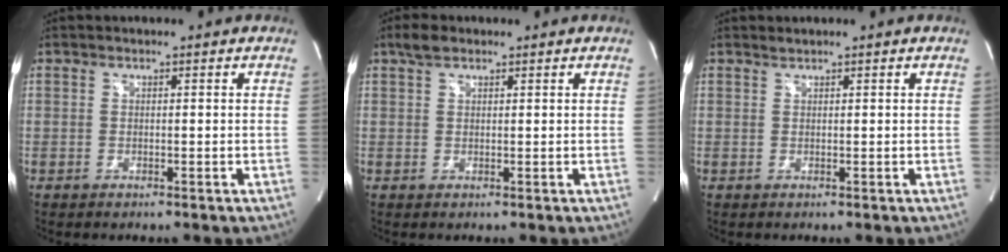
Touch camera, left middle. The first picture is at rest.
{"total": 2.4, "force": [1.8, 1.1, 1.2], "torque": [-0.032, 0.010, 0.035]}
{"total": 0.6, "force": [0.6, -0.2, 0.0], "torque": [-0.008, 0.000, 0.014]}